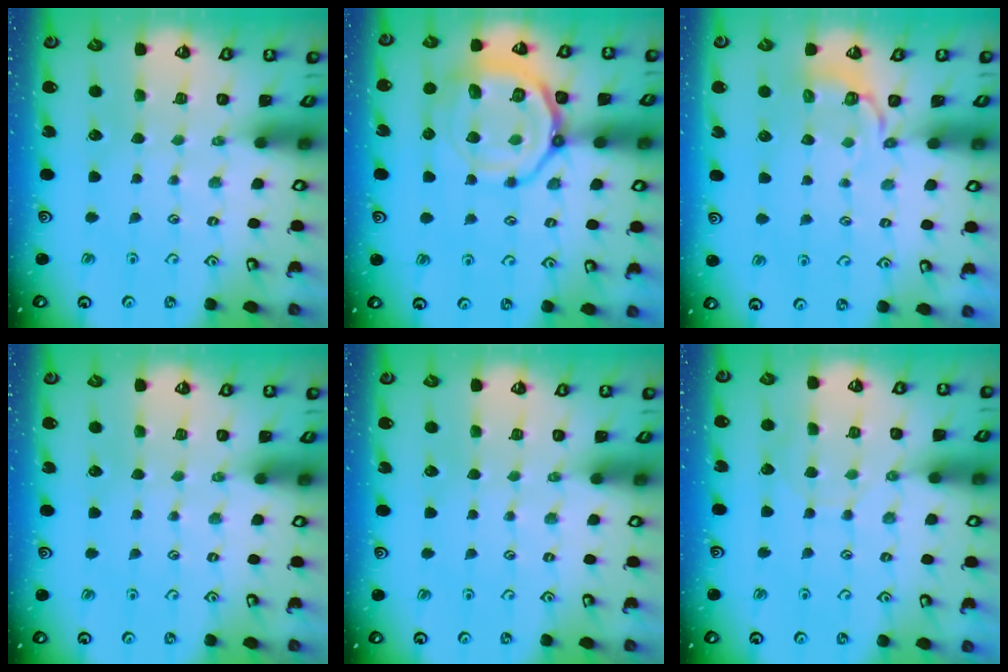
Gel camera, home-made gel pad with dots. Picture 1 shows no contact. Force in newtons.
{"total": 17.7, "press": 17.6, "slide": 1.8}
{"total": 4.2, "press": 3.2, "slide": 2.6}
{"total": 0.0}
{"total": 0.0}
{"total": 2.8, "press": 2.8, "slide": 0.4}